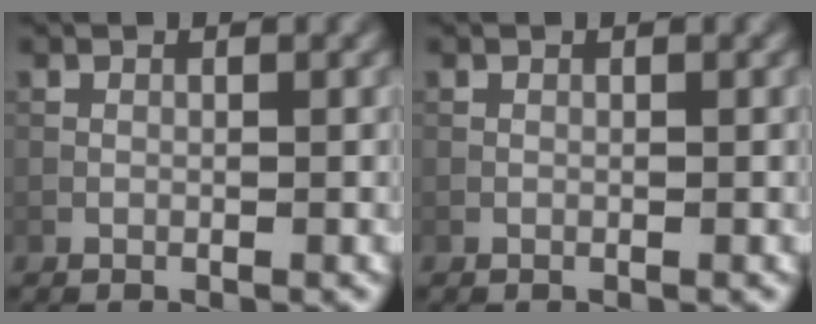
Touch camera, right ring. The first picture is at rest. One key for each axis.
{"total": 0.0}